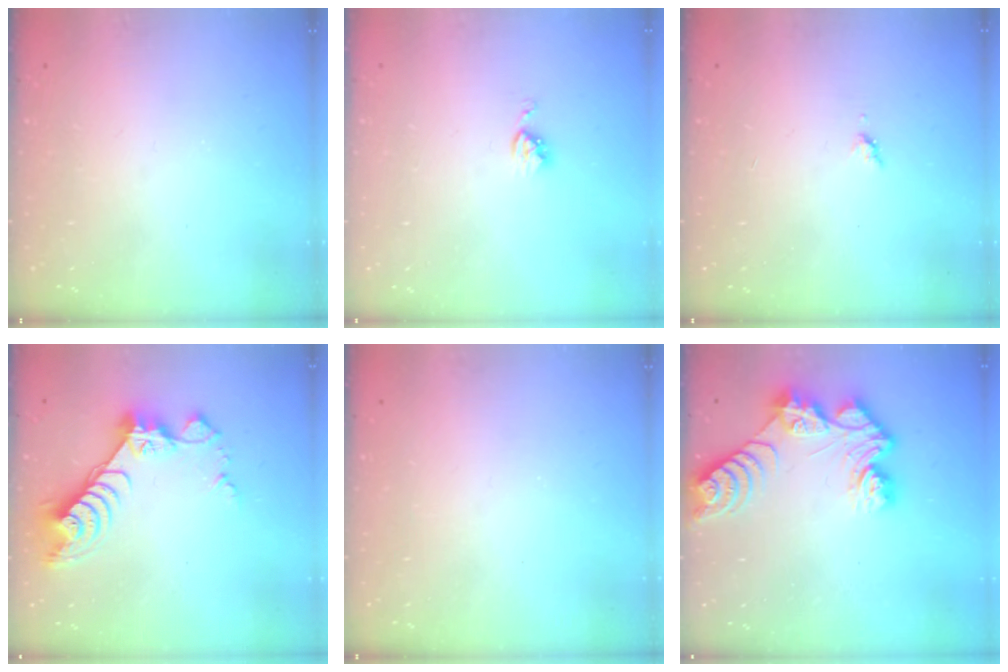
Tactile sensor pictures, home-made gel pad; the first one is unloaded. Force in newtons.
{"total": 3.9, "press": 3.9, "slide": 0.4}
{"total": 3.0, "press": 2.9, "slide": 0.5}
{"total": 11.5, "press": 11.5, "slide": 1.2}
{"total": 0.0}
{"total": 11.8, "press": 11.7, "slide": 1.1}